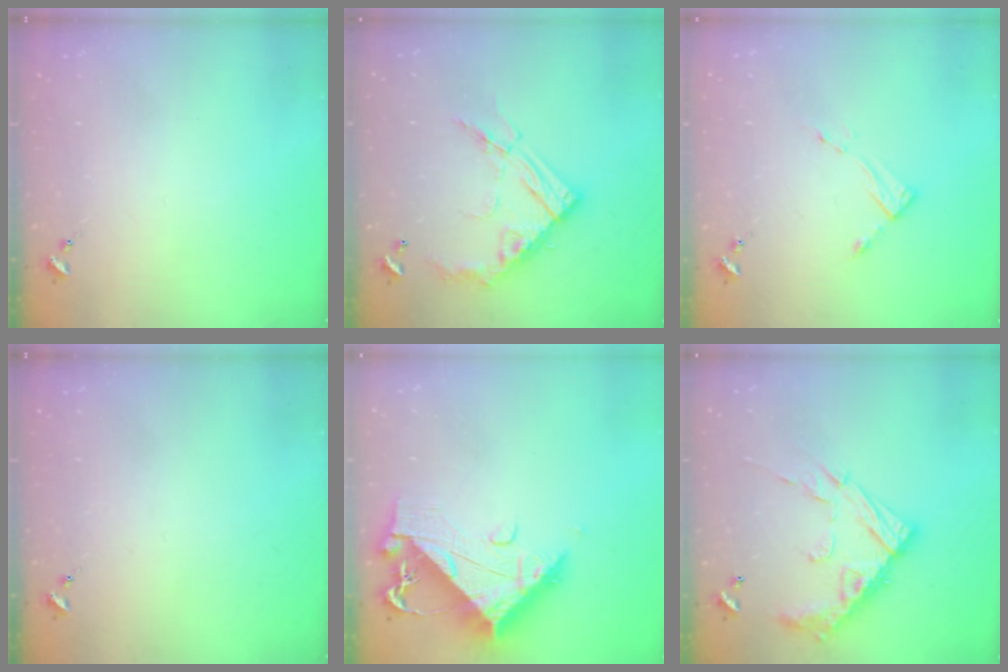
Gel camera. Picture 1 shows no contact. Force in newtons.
{"total": 17.2, "press": 17.1, "slide": 1.4}
{"total": 4.4, "press": 4.3, "slide": 0.5}
{"total": 0.0}
{"total": 13.0, "press": 12.9, "slide": 1.3}
{"total": 17.4, "press": 17.3, "slide": 1.3}